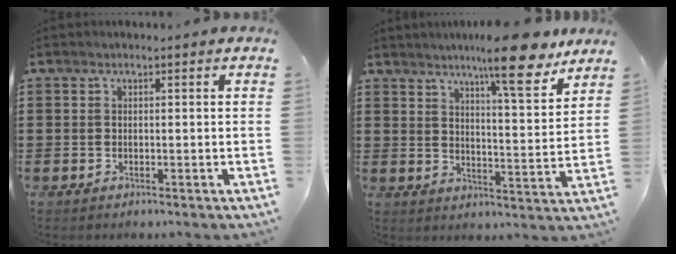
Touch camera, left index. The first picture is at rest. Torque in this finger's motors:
{"motor_torque": [1.08, -1.06, 0.75, 0.18]}